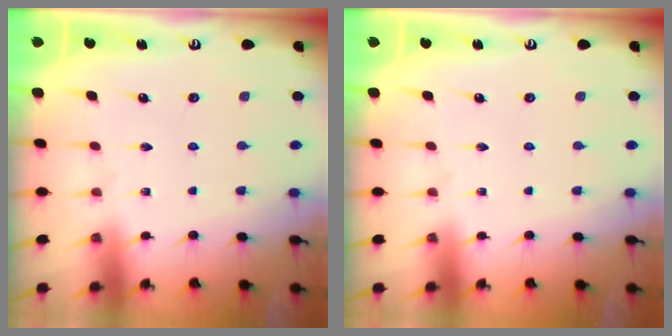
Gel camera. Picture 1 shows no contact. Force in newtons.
{"total": 0.0}